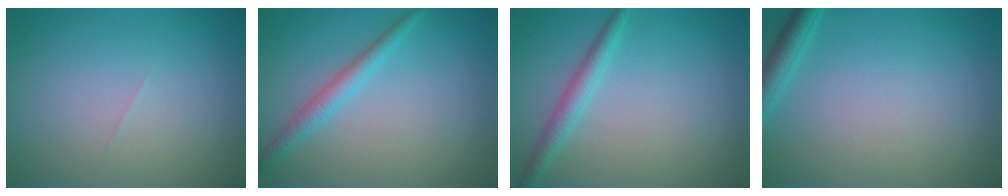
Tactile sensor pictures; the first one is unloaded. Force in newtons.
{"total": 2.2, "press": 2.2, "slide": 0.1}
{"total": 2.2, "press": 2.2, "slide": 0.0}
{"total": 2.1, "press": 2.1, "slide": 0.1}